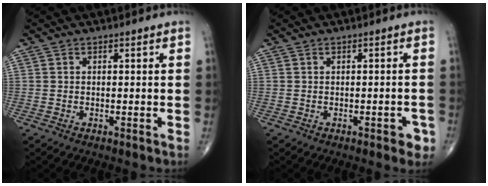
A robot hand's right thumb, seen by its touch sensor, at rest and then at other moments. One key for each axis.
{"total": 3.2, "fx": -1.6, "fy": 1.6, "fz": 2.2, "tx": -0.010, "ty": 0.009, "tz": -0.017}